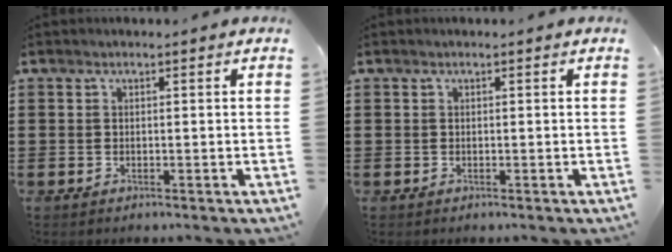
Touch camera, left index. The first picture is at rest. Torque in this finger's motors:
{"motor_torque": [0.00, 0.00, 0.00, 0.00]}